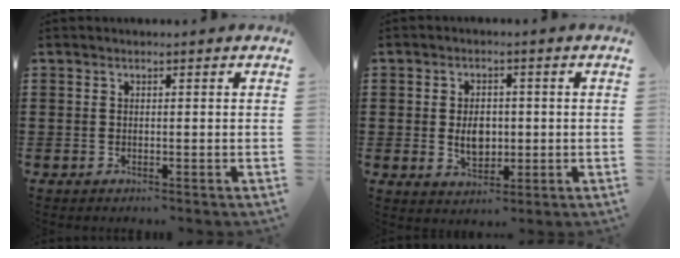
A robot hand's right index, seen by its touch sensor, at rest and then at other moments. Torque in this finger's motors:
{"motor_torque": [2.14, 0.00, 0.49, 0.02]}